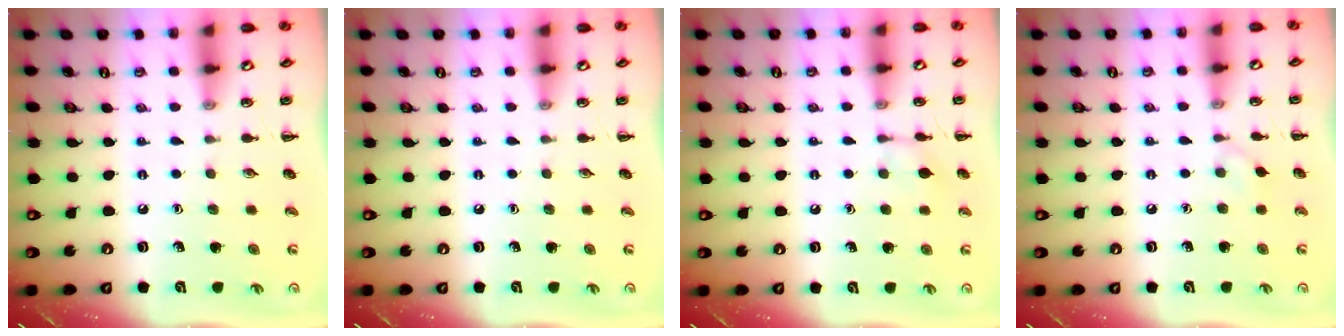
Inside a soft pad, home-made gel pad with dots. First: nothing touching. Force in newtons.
{"total": 0.0}
{"total": 5.3, "press": 5.3, "slide": 0.3}
{"total": 4.5, "press": 4.1, "slide": 1.6}